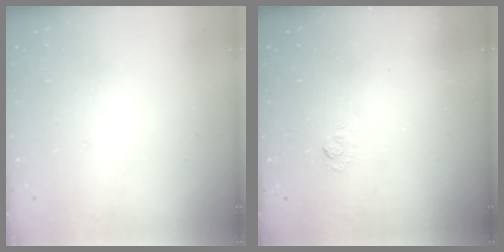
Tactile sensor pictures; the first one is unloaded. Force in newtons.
{"total": 2.7, "press": 2.3, "slide": 1.5}